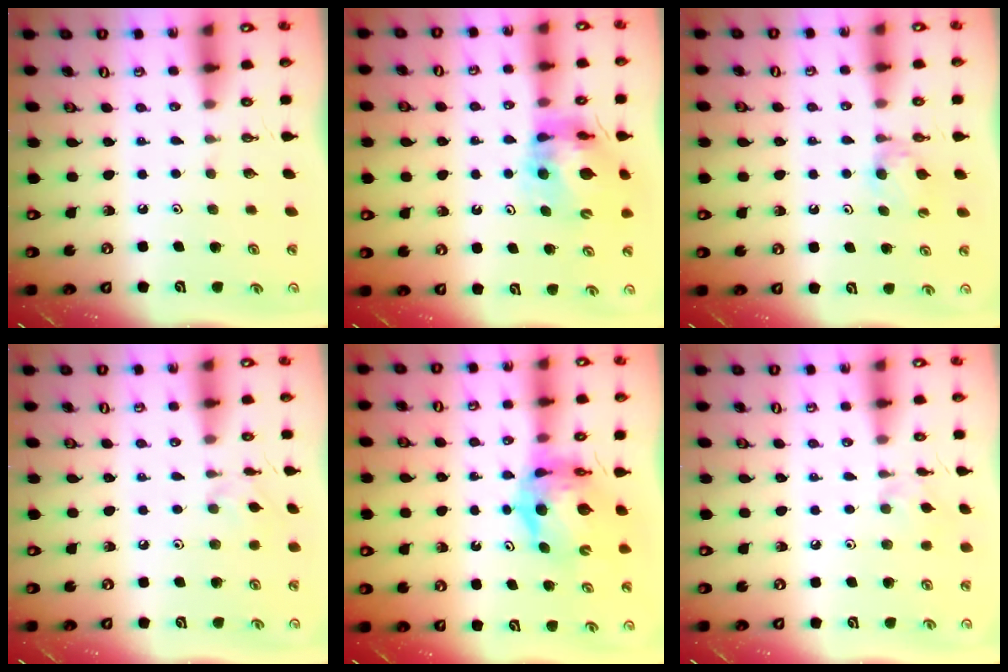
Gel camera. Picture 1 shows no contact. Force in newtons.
{"total": 12.4, "press": 12.3, "slide": 1.4}
{"total": 5.6, "press": 5.6, "slide": 0.8}
{"total": 2.8, "press": 2.7, "slide": 0.6}
{"total": 9.9, "press": 9.8, "slide": 1.2}
{"total": 2.4, "press": 2.3, "slide": 0.5}